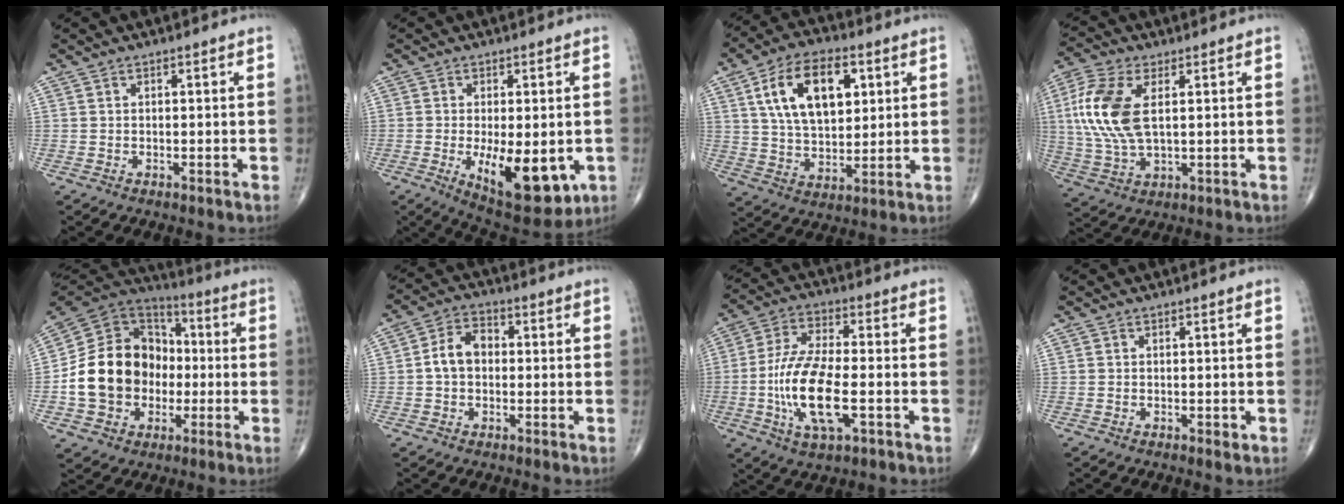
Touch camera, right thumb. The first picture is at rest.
{"total": 14.6, "force": [-3.6, 6.5, 12.6], "torque": [-0.173, -0.021, -0.035]}
{"total": 16.2, "force": [5.4, 9.1, 12.3], "torque": [-0.190, -0.009, 0.098]}
{"total": 13.7, "force": [2.7, 7.0, 11.5], "torque": [-0.266, 0.000, 0.056]}
{"total": 19.1, "force": [-2.7, 15.8, 10.4], "torque": [-0.150, 0.039, -0.047]}
{"total": 6.5, "force": [-0.2, 4.7, 4.5], "torque": [-0.072, 0.023, -0.014]}
{"total": 15.0, "force": [-3.5, 5.8, 13.4], "torque": [-0.272, 0.012, -0.064]}
{"total": 1.0, "force": [-0.3, 0.6, 0.7], "torque": [-0.010, -0.002, -0.006]}